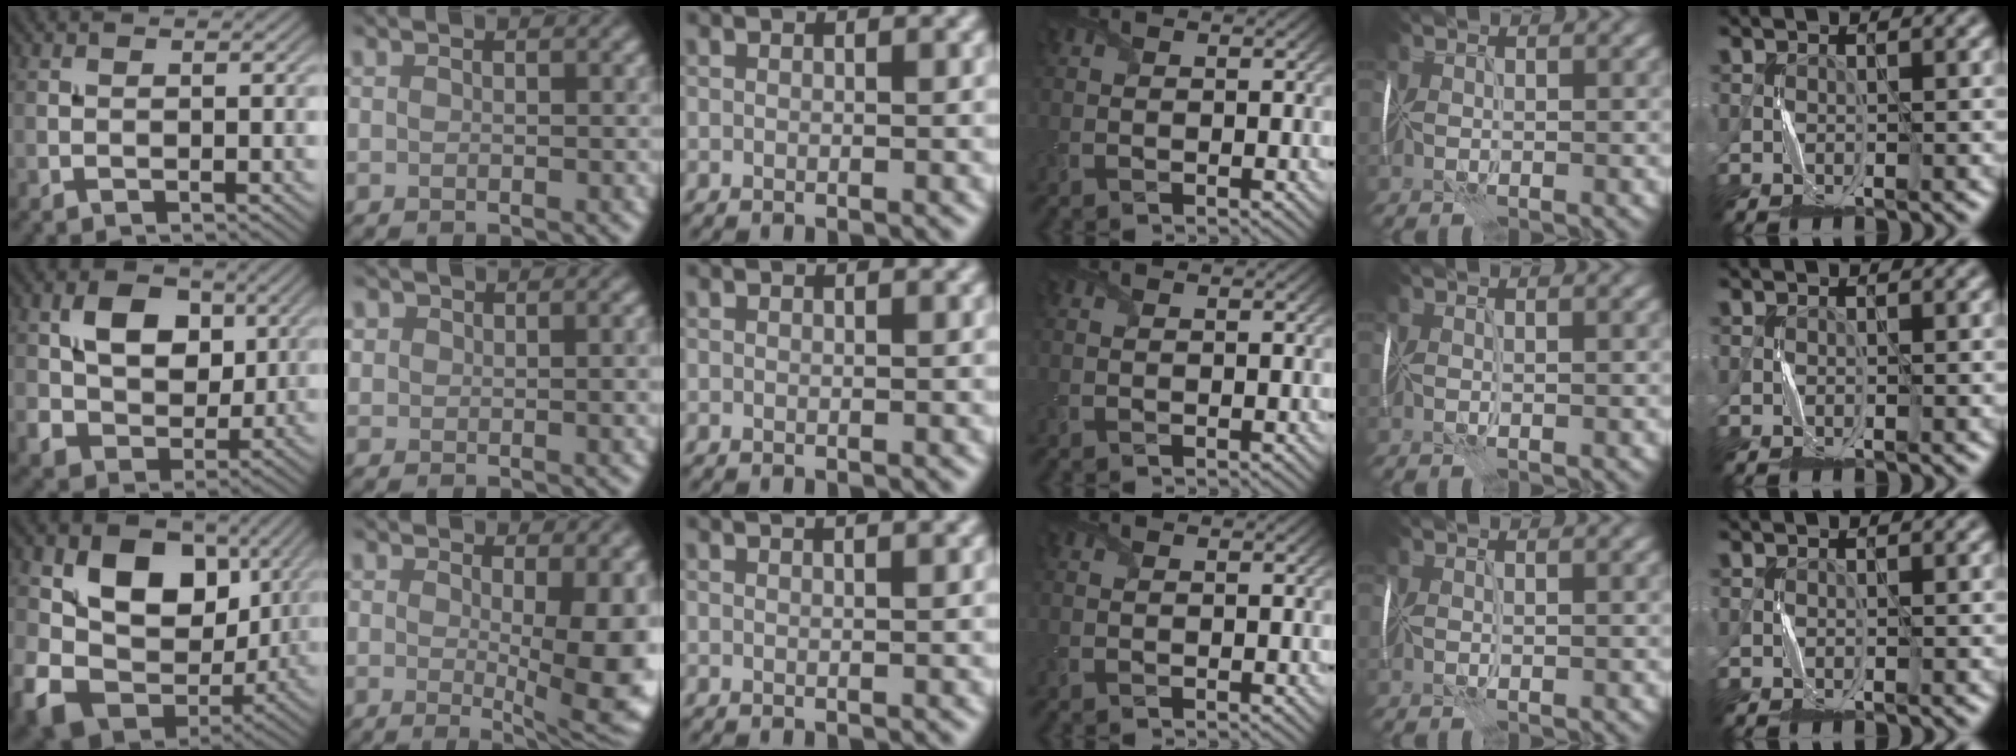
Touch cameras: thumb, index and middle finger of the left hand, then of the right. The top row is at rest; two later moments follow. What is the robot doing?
{"motion": "fold", "object": "handkerchief"}